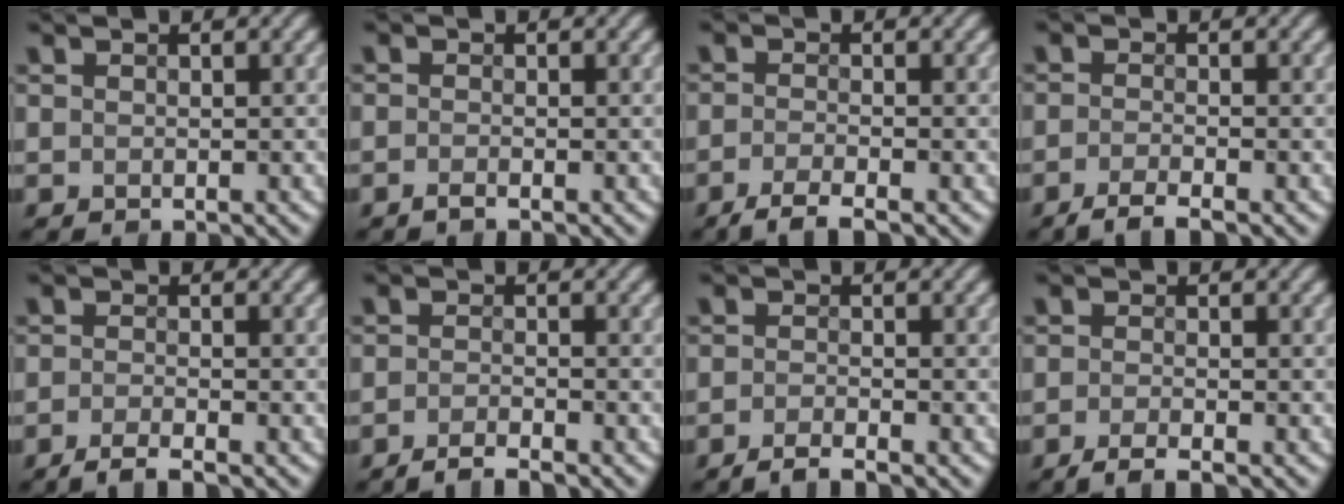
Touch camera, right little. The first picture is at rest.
{"total": 0.7, "force": [-0.6, 0.0, 0.4], "torque": [-0.012, 0.002, -0.014]}
{"total": 2.8, "force": [-2.1, 0.4, 1.8], "torque": [-0.041, -0.001, -0.047]}
{"total": 2.5, "force": [-1.9, 0.3, 1.5], "torque": [-0.036, 0.000, -0.043]}
{"total": 2.2, "force": [-1.8, 0.2, 1.3], "torque": [-0.032, 0.000, -0.040]}
{"total": 2.1, "force": [-1.9, 0.1, 1.0], "torque": [-0.021, 0.003, -0.039]}
{"total": 2.0, "force": [-1.7, 0.1, 1.0], "torque": [-0.025, 0.002, -0.038]}
{"total": 2.2, "force": [-1.7, 0.3, 1.4], "torque": [-0.032, 0.000, -0.038]}